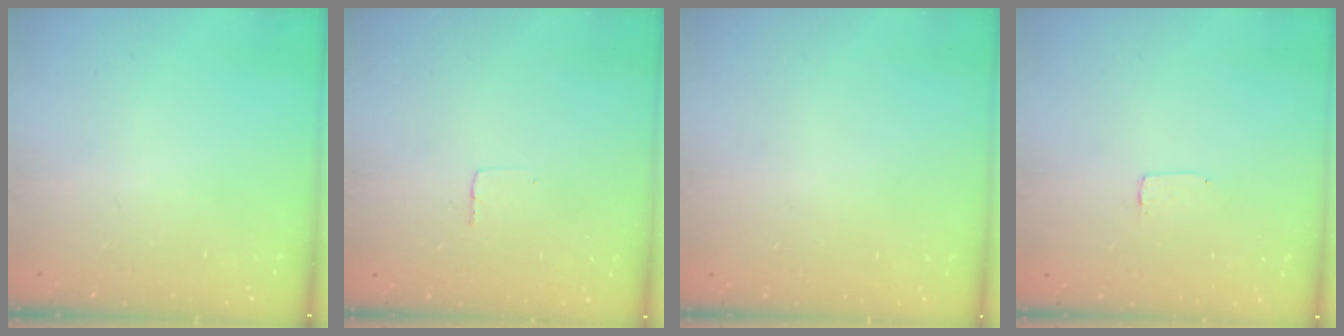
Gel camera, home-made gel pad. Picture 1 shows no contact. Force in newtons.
{"total": 2.4, "press": 2.4, "slide": 0.1}
{"total": 0.0}
{"total": 1.7, "press": 1.7, "slide": 0.1}